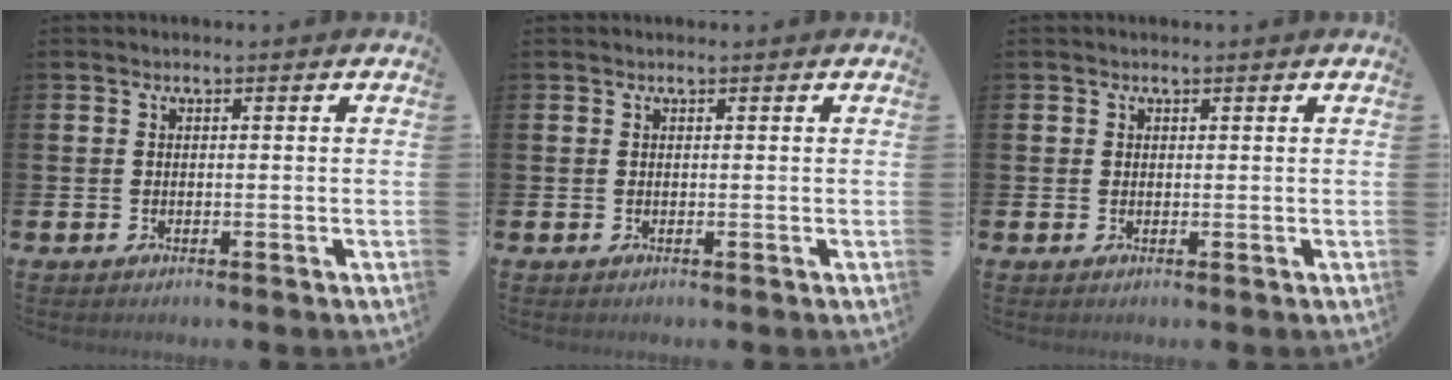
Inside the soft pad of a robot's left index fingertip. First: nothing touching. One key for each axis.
{"total": 0.0}
{"total": 0.7, "fx": 0.5, "fy": 0.5, "fz": 0.0, "tx": 0.009, "ty": 0.001, "tz": 0.006}